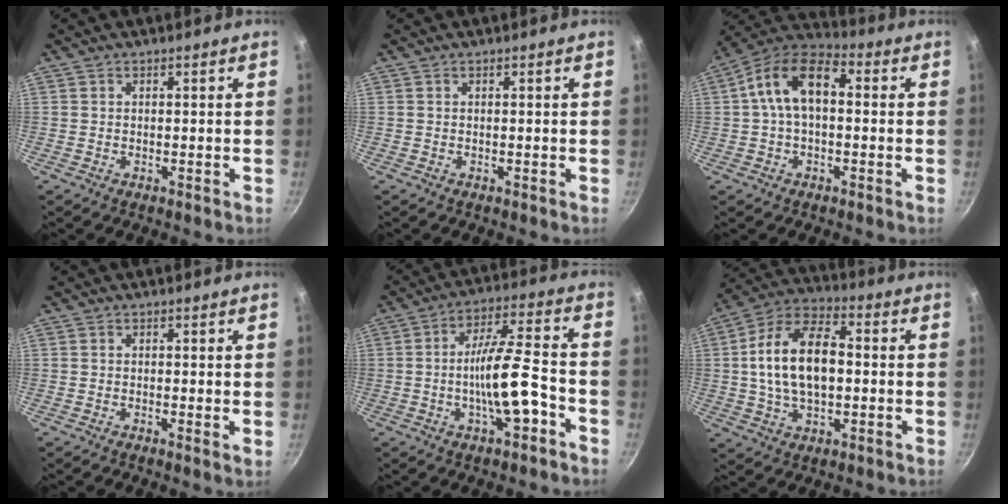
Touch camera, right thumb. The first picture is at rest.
{"total": 0.0}
{"total": 12.2, "force": [1.2, 7.2, 9.8], "torque": [-0.157, 0.039, 0.004]}
{"total": 0.9, "force": [0.0, 0.2, 0.9], "torque": [-0.013, -0.006, -0.004]}
{"total": 12.4, "force": [-4.3, 3.4, 11.1], "torque": [-0.179, 0.034, -0.074]}
{"total": 16.4, "force": [0.5, 9.6, 13.4], "torque": [-0.221, 0.029, -0.001]}